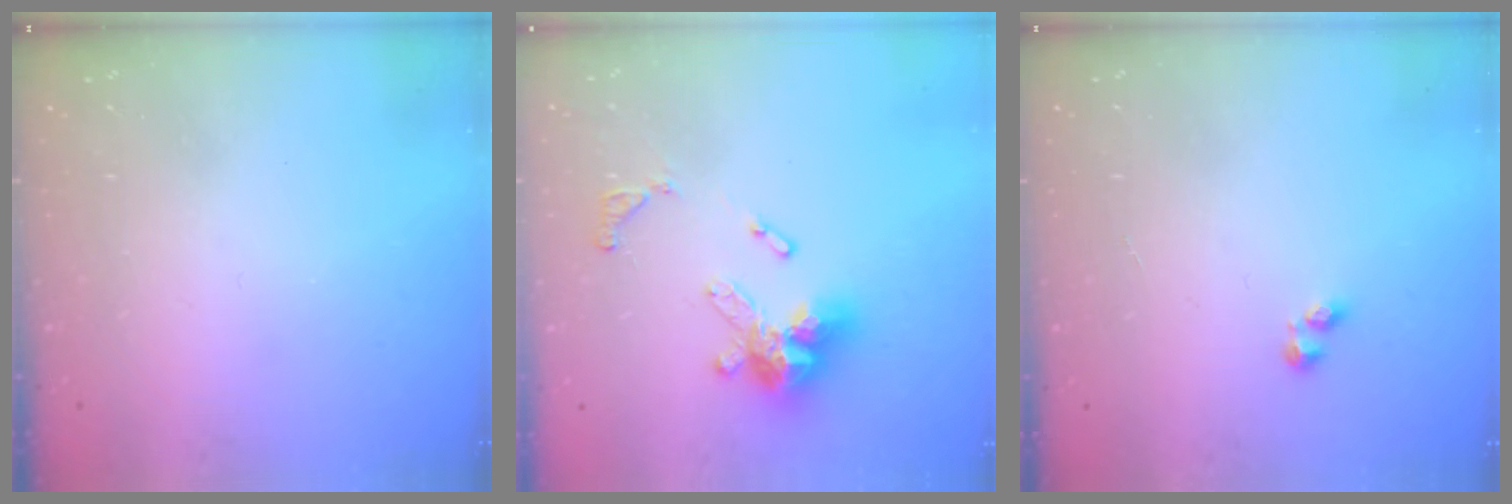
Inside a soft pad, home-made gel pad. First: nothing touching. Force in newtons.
{"total": 15.2, "press": 15.1, "slide": 1.7}
{"total": 1.2, "press": 1.0, "slide": 0.6}